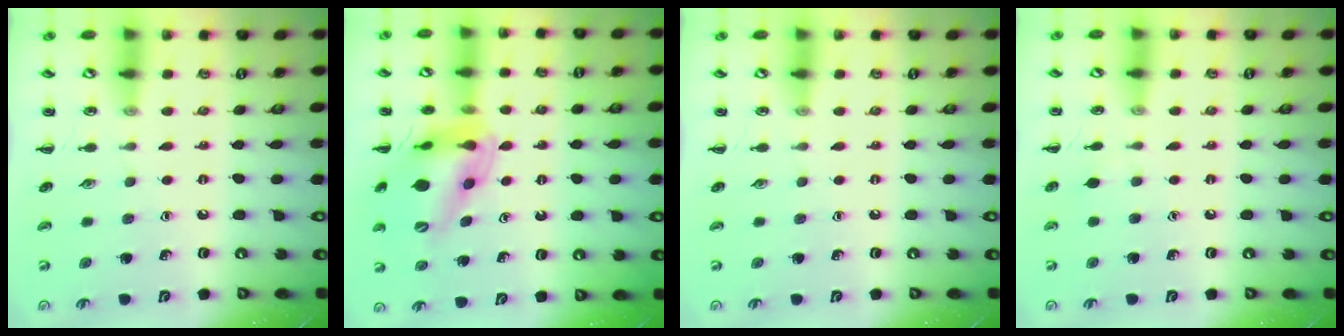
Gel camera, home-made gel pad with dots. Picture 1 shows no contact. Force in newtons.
{"total": 14.3, "press": 13.8, "slide": 3.6}
{"total": 0.0}
{"total": 3.0, "press": 2.7, "slide": 1.2}